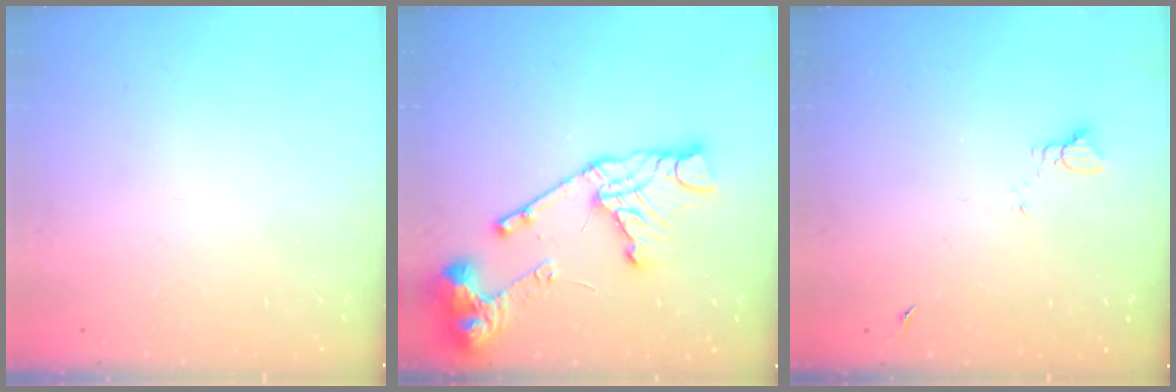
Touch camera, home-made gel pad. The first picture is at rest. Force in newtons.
{"total": 17.9, "press": 17.8, "slide": 2.1}
{"total": 2.7, "press": 2.7, "slide": 0.3}